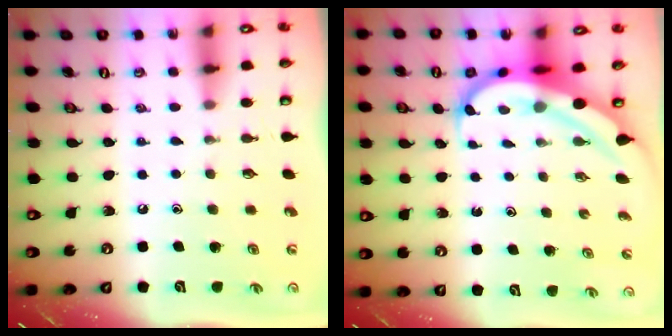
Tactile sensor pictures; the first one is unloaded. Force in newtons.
{"total": 6.9, "press": 6.7, "slide": 1.6}